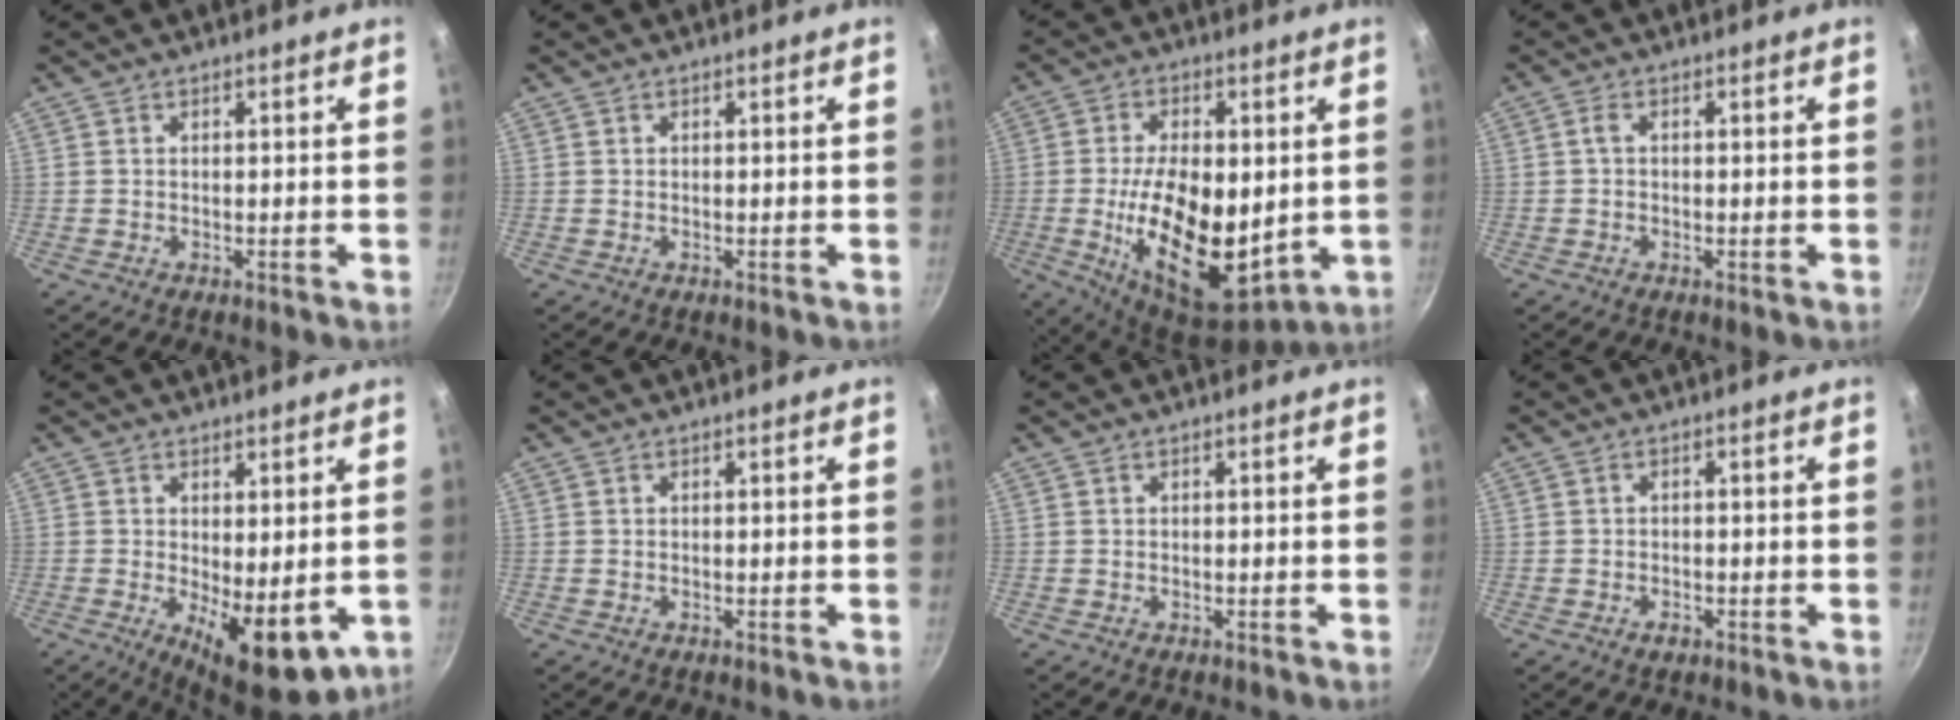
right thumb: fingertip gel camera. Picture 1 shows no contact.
{"total": 0.0}
{"total": 20.9, "force": [-1.1, 11.2, 17.7], "torque": [-0.287, -0.017, -0.006]}
{"total": 1.8, "force": [0.2, 1.1, 1.4], "torque": [-0.028, 0.006, -0.001]}
{"total": 10.6, "force": [-1.3, 4.6, 9.5], "torque": [-0.115, -0.011, -0.003]}
{"total": 0.0}
{"total": 0.0}
{"total": 1.7, "force": [-1.0, 1.0, 0.9], "torque": [-0.015, 0.007, -0.016]}